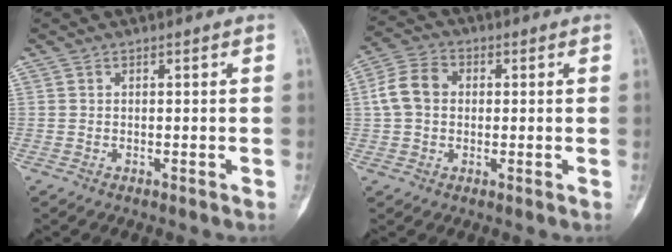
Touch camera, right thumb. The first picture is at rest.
{"total": 7.4, "force": [0.6, 5.8, 4.7], "torque": [-0.084, 0.020, 0.004]}